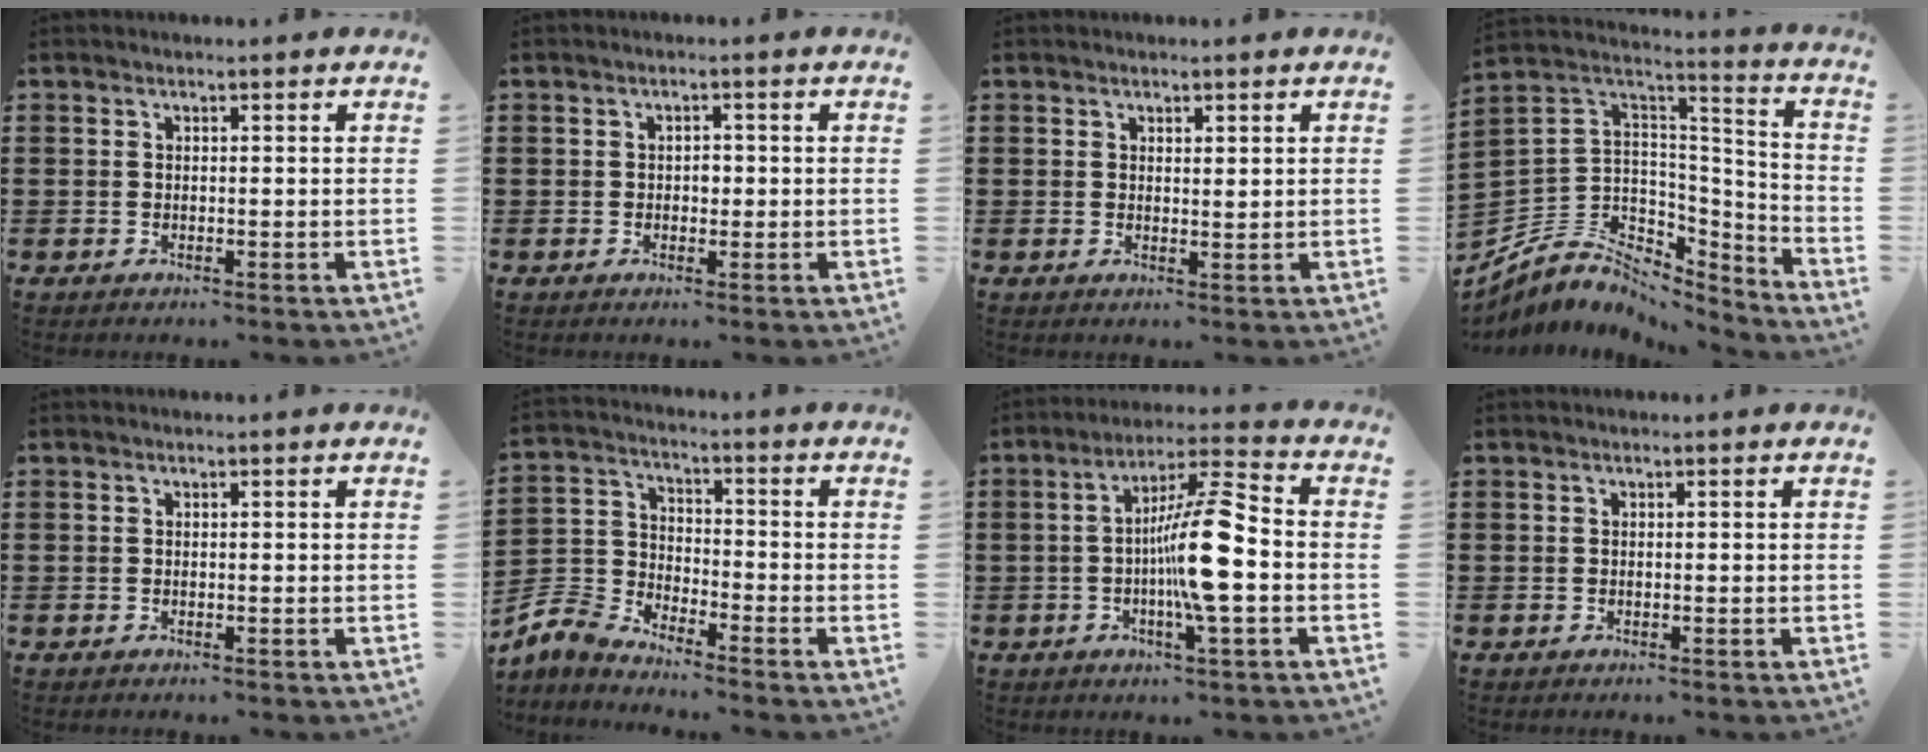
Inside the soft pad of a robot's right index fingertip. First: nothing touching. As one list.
[{"total": 1.4, "force": [0.0, 0.8, 1.1], "torque": [-0.022, 0.004, -0.002]}, {"total": 1.0, "force": [0.8, 0.3, 0.4], "torque": [-0.009, 0.002, 0.014]}, {"total": 7.1, "force": [-3.4, 5.8, 2.2], "torque": [-0.066, -0.014, -0.060]}, {"total": 0.0}, {"total": 5.8, "force": [-5.5, 1.2, 1.3], "torque": [-0.068, -0.010, -0.122]}, {"total": 11.0, "force": [-1.5, 1.0, 10.9], "torque": [-0.208, -0.007, -0.035]}, {"total": 0.0}]